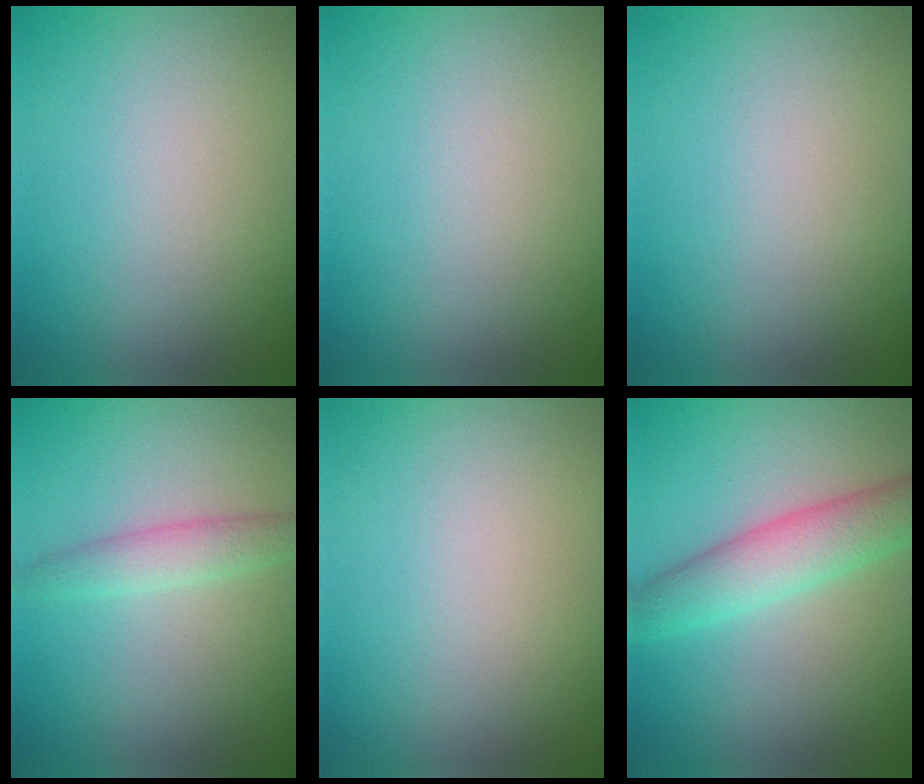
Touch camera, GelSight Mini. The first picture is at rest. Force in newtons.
{"total": 0.0}
{"total": 0.0}
{"total": 2.2, "press": 2.2, "slide": 0.0}
{"total": 0.0}
{"total": 4.5, "press": 4.5, "slide": 0.1}